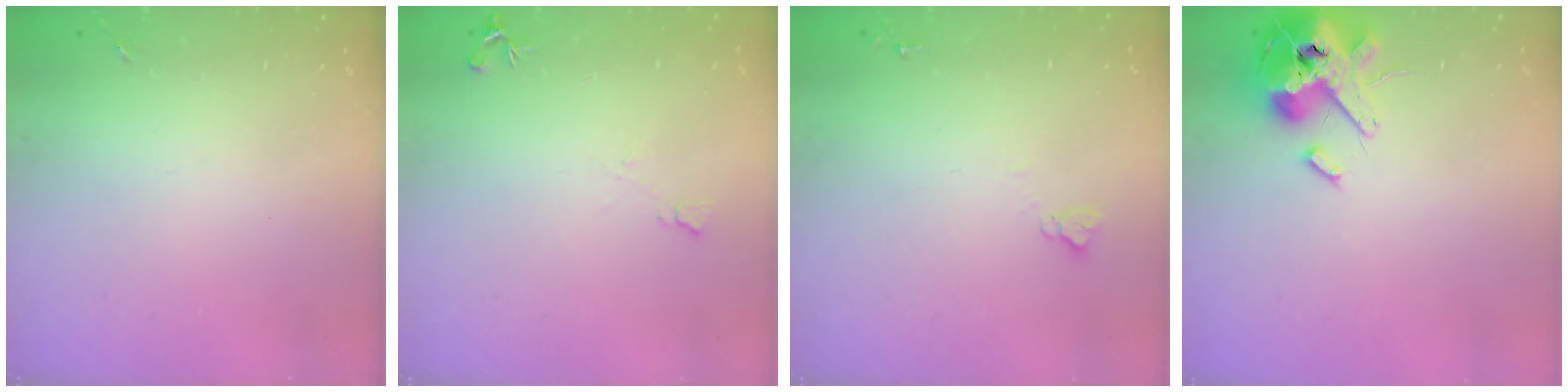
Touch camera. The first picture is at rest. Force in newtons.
{"total": 4.4, "press": 4.3, "slide": 0.9}
{"total": 3.8, "press": 3.8, "slide": 0.3}
{"total": 15.4, "press": 15.2, "slide": 2.6}